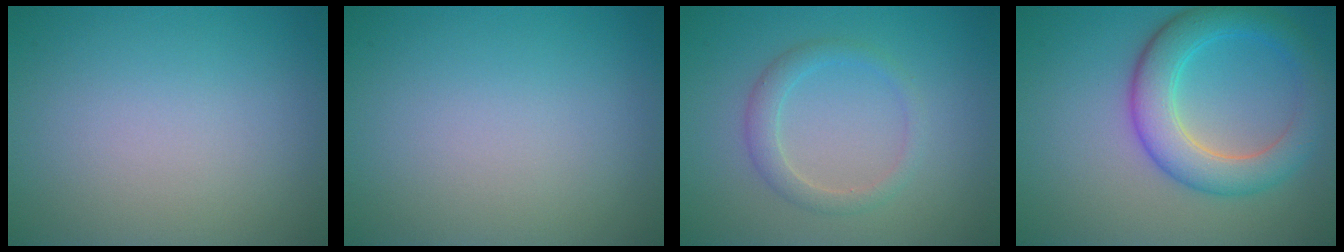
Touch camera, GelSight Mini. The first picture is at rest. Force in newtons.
{"total": 0.0}
{"total": 2.2, "press": 2.2, "slide": 0.2}
{"total": 5.7, "press": 5.7, "slide": 0.1}